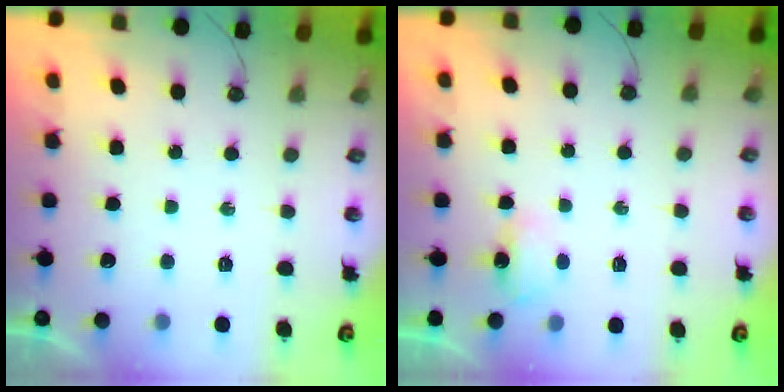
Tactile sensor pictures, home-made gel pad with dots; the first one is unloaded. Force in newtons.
{"total": 3.6, "press": 3.5, "slide": 0.5}